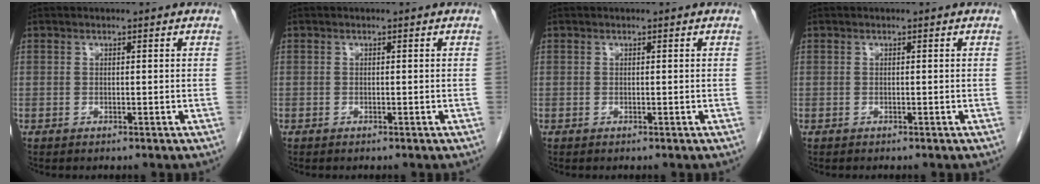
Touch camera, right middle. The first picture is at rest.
{"total": 0.0}
{"total": 0.0}
{"total": 0.0}